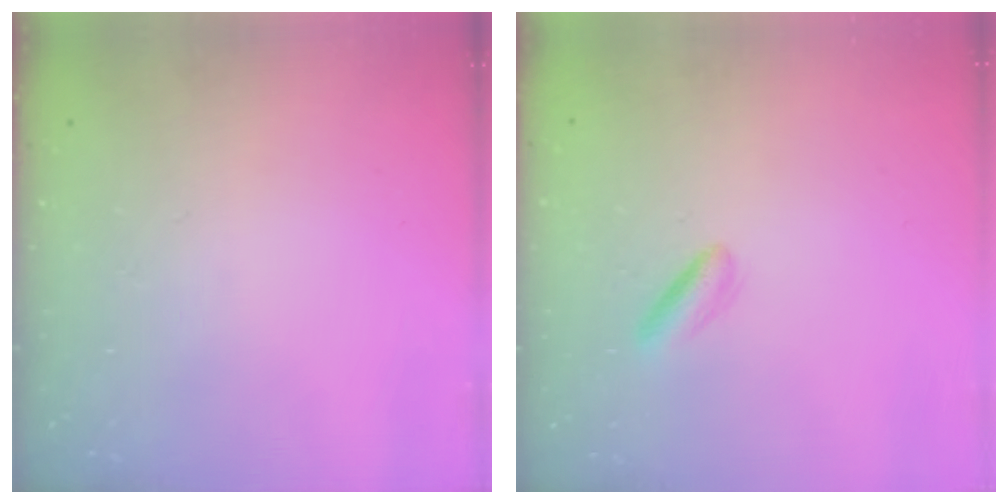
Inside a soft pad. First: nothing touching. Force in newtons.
{"total": 2.8, "press": 2.6, "slide": 0.8}